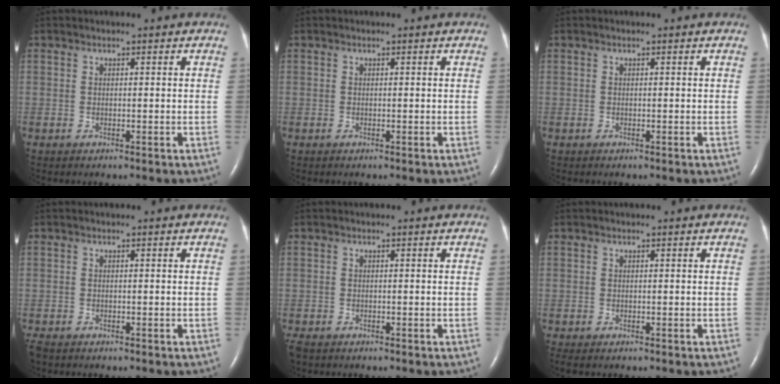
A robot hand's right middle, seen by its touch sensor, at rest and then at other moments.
{"total": 0.0}
{"total": 0.0}
{"total": 1.7, "force": [-1.4, 0.8, 0.6], "torque": [-0.017, -0.004, -0.021]}
{"total": 1.9, "force": [-1.4, 1.0, 0.7], "torque": [-0.019, -0.004, -0.021]}
{"total": 0.8, "force": [-0.6, 0.3, 0.4], "torque": [-0.007, -0.002, -0.008]}